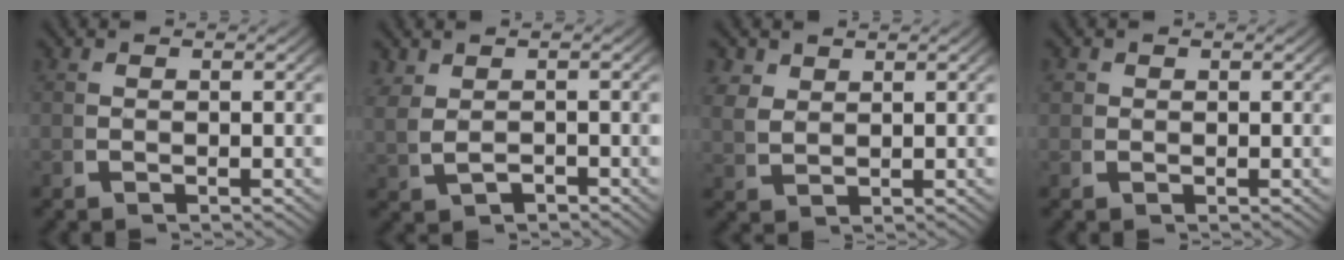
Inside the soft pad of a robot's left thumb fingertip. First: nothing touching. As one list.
[{"total": 1.7, "force": [0.3, 1.2, 1.2], "torque": [-0.033, -0.007, 0.018]}, {"total": 2.6, "force": [1.9, 1.5, 0.9], "torque": [-0.023, -0.004, 0.048]}, {"total": 1.2, "force": [0.5, 1.0, 0.3], "torque": [-0.011, -0.008, 0.013]}]